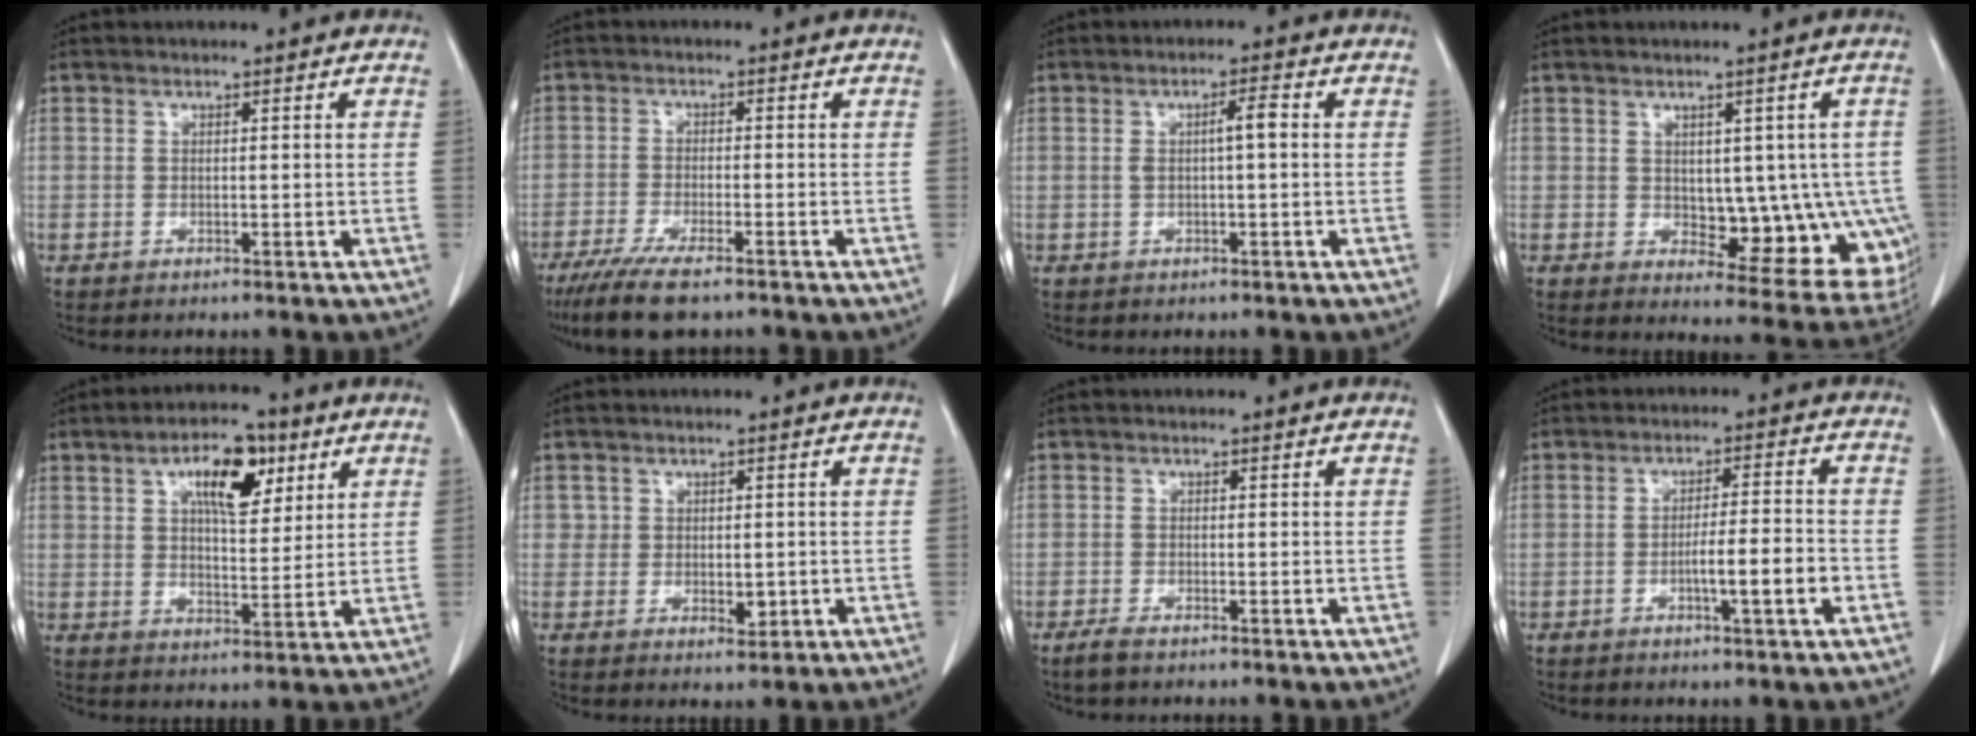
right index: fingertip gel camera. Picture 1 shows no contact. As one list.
[{"total": 9.0, "force": [-6.8, 1.6, 5.7], "torque": [-0.096, -0.021, -0.108]}, {"total": 2.9, "force": [0.2, 0.3, 2.9], "torque": [-0.052, 0.006, 0.003]}, {"total": 11.6, "force": [-0.8, 6.5, 9.6], "torque": [-0.092, 0.006, 0.006]}, {"total": 9.4, "force": [4.4, 3.8, 7.4], "torque": [-0.121, 0.013, 0.072]}, {"total": 2.9, "force": [-0.1, 2.3, 1.8], "torque": [-0.017, 0.000, 0.001]}, {"total": 1.9, "force": [-1.4, 0.5, 1.1], "torque": [-0.030, -0.003, -0.024]}, {"total": 6.2, "force": [-2.2, 0.1, 5.8], "torque": [-0.094, -0.001, -0.035]}]